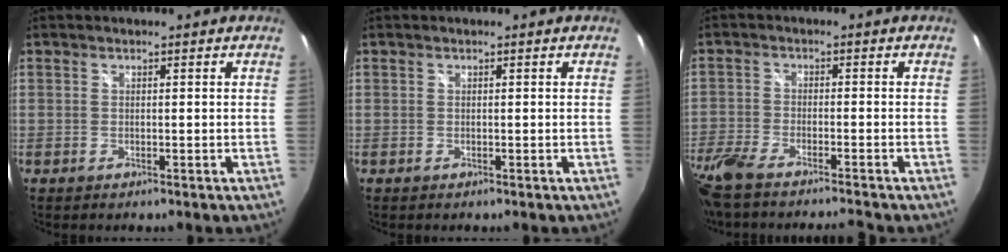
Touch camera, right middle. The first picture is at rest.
{"total": 0.0}
{"total": 12.1, "force": [-10.2, 1.9, 6.2], "torque": [-0.167, -0.036, -0.192]}